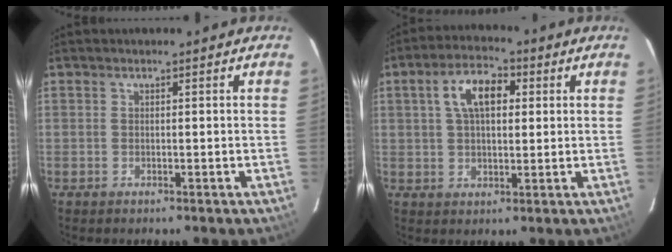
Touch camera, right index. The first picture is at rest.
{"total": 8.4, "force": [2.4, 4.5, 6.7], "torque": [-0.120, 0.023, 0.040]}